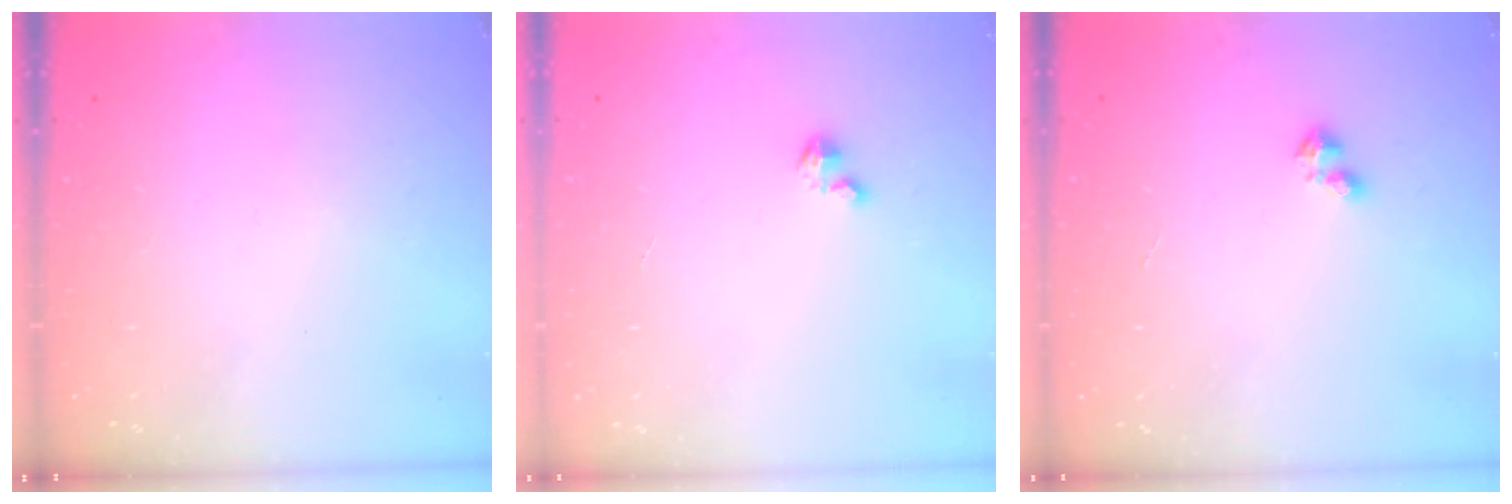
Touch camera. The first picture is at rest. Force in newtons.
{"total": 1.2, "press": 1.2, "slide": 0.2}
{"total": 2.4, "press": 2.4, "slide": 0.4}